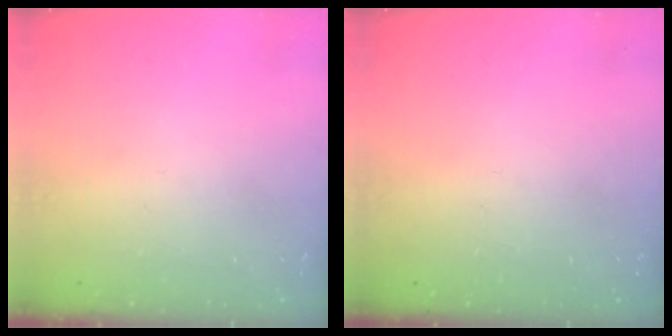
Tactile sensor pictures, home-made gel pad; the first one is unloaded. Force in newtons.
{"total": 0.0}